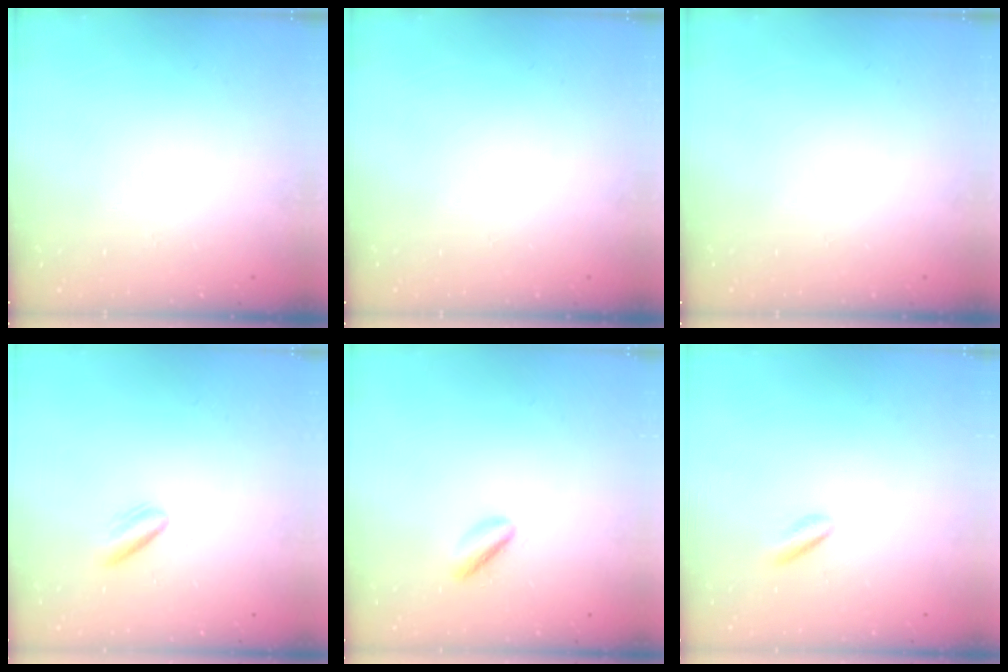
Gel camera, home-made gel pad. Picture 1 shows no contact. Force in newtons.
{"total": 0.0}
{"total": 0.0}
{"total": 2.5, "press": 2.4, "slide": 0.9}
{"total": 2.9, "press": 2.7, "slide": 0.9}
{"total": 1.0, "press": 0.8, "slide": 0.6}